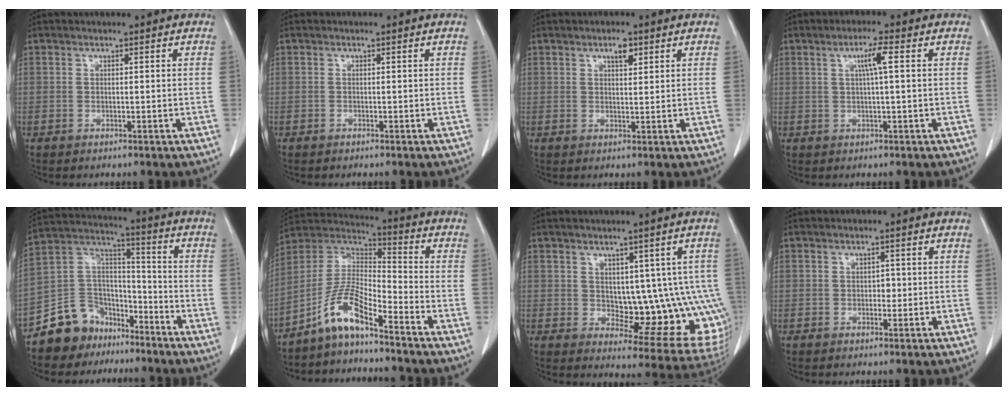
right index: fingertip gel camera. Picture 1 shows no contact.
{"total": 0.0}
{"total": 2.4, "force": [1.4, 0.8, 1.7], "torque": [-0.030, 0.000, 0.023]}
{"total": 3.6, "force": [0.9, -0.2, 3.5], "torque": [-0.064, 0.005, 0.017]}
{"total": 11.6, "force": [-8.5, 7.7, 1.9], "torque": [-0.045, 0.067, -0.153]}
{"total": 9.3, "force": [-6.7, 1.6, 6.1], "torque": [-0.137, 0.018, -0.133]}
{"total": 12.9, "force": [0.5, 6.1, 11.4], "torque": [-0.118, 0.005, 0.024]}
{"total": 1.2, "force": [-0.1, 0.8, 0.8], "torque": [-0.008, 0.003, 0.000]}